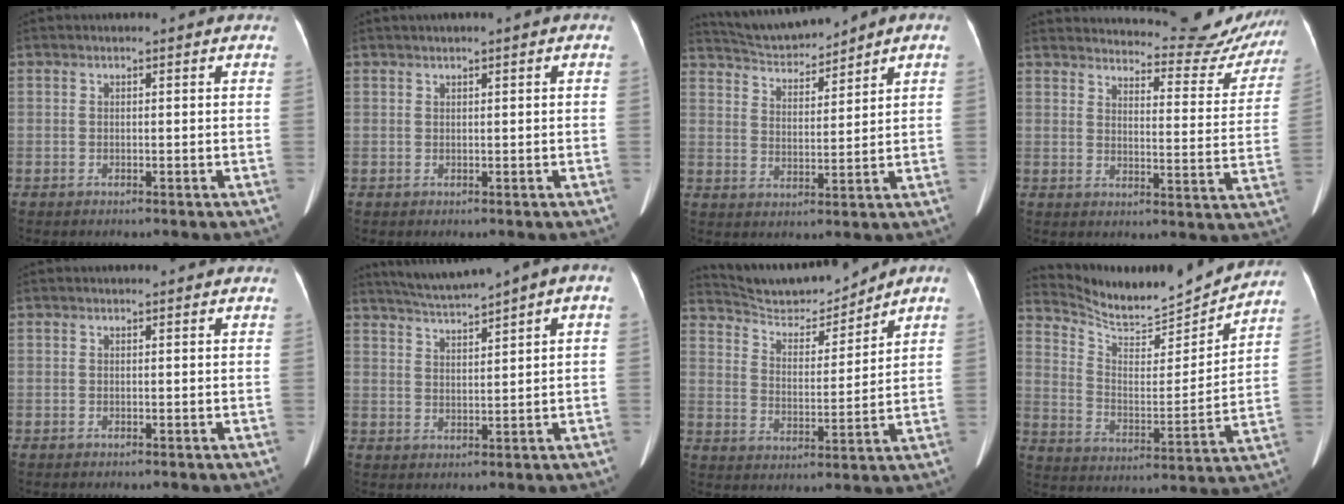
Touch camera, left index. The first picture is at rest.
{"total": 1.1, "force": [0.6, 0.1, 0.9], "torque": [-0.017, 0.012, 0.010]}
{"total": 7.3, "force": [7.0, 0.2, 2.0], "torque": [-0.045, 0.014, 0.136]}
{"total": 19.6, "force": [18.9, 3.6, 3.8], "torque": [-0.023, -0.063, 0.210]}
{"total": 0.0}
{"total": 6.7, "force": [4.9, -0.3, 4.5], "torque": [-0.072, 0.019, 0.086]}
{"total": 10.2, "force": [10.0, 0.7, 2.2], "torque": [-0.043, 0.004, 0.183]}
{"total": 15.2, "force": [14.8, 0.9, 3.0], "torque": [-0.065, -0.025, 0.235]}